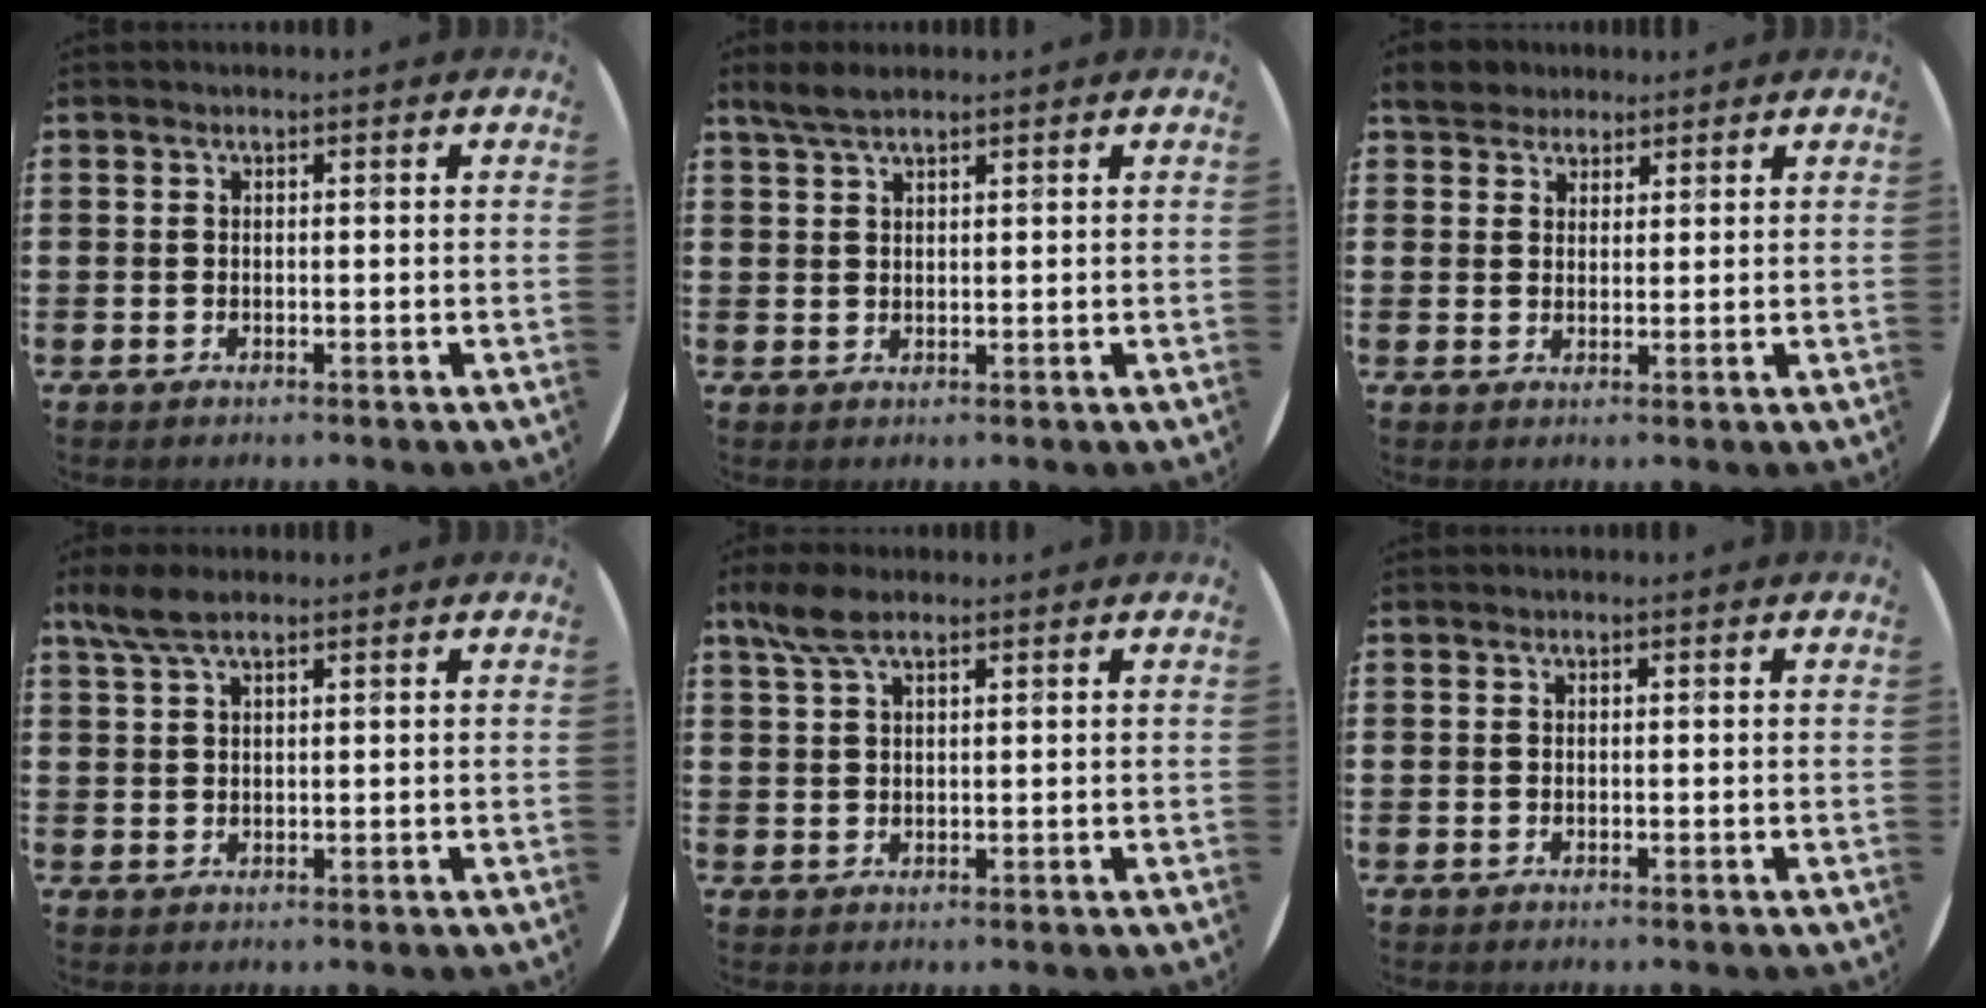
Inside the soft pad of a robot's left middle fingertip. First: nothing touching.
{"total": 2.8, "force": [2.3, 0.7, 1.6], "torque": [-0.034, 0.004, 0.042]}
{"total": 4.2, "force": [3.7, 1.8, 0.8], "torque": [-0.021, 0.000, 0.070]}
{"total": 3.9, "force": [2.9, 1.1, 2.4], "torque": [-0.053, 0.005, 0.053]}
{"total": 4.3, "force": [2.8, 1.5, 2.8], "torque": [-0.062, 0.007, 0.052]}
{"total": 0.0}